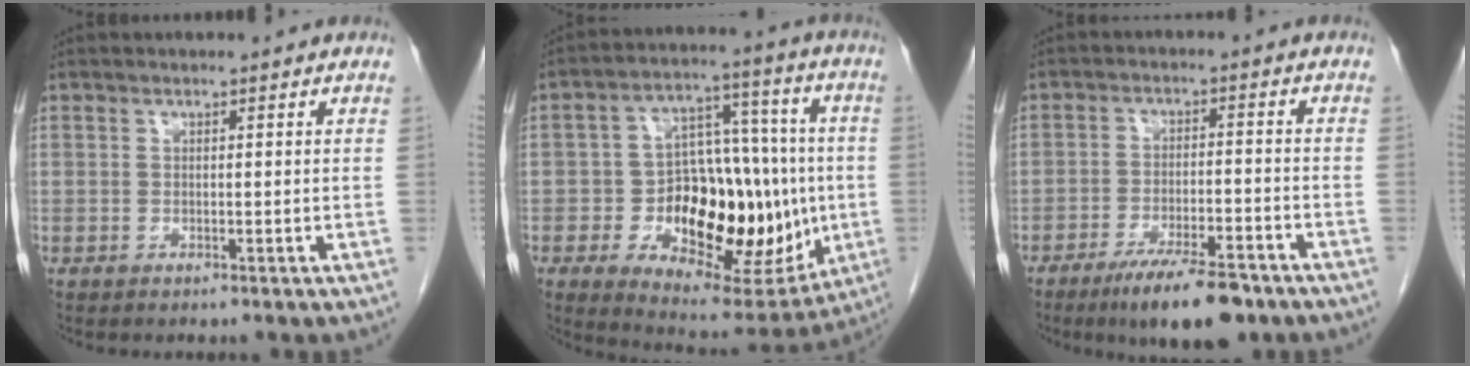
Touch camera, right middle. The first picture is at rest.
{"total": 22.3, "force": [-3.7, 11.0, 19.1], "torque": [-0.286, 0.027, -0.036]}
{"total": 10.0, "force": [-7.2, 2.3, 6.6], "torque": [-0.105, -0.013, -0.115]}